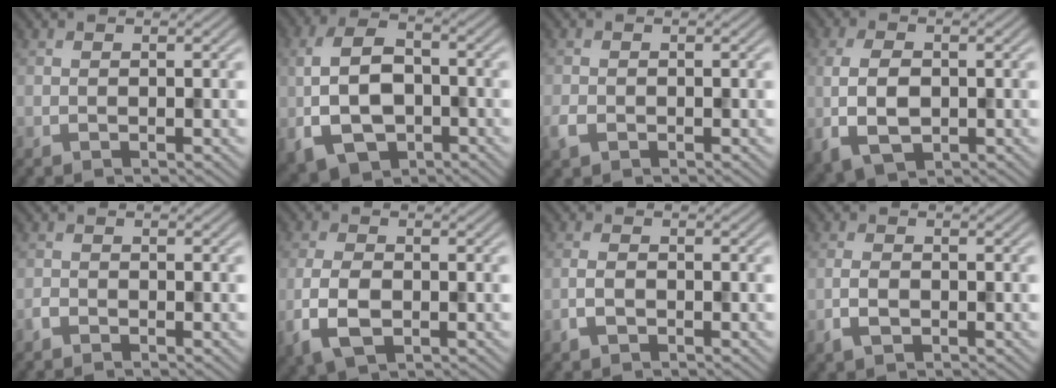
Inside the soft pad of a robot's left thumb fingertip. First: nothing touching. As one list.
[{"total": 9.1, "force": [-2.1, 5.7, 6.8], "torque": [-0.154, -0.004, -0.044]}, {"total": 1.7, "force": [-0.9, 1.2, 0.9], "torque": [-0.024, -0.004, -0.020]}, {"total": 5.5, "force": [-0.7, 3.3, 4.4], "torque": [-0.100, -0.008, -0.011]}, {"total": 1.2, "force": [-1.0, 0.5, 0.4], "torque": [-0.008, 0.000, -0.023]}, {"total": 5.6, "force": [-1.9, 3.2, 4.2], "torque": [-0.101, -0.007, -0.042]}, {"total": 2.0, "force": [-1.1, 1.0, 1.3], "torque": [-0.027, 0.001, -0.026]}, {"total": 2.5, "force": [-1.2, 1.4, 1.8], "torque": [-0.040, -0.002, -0.024]}]